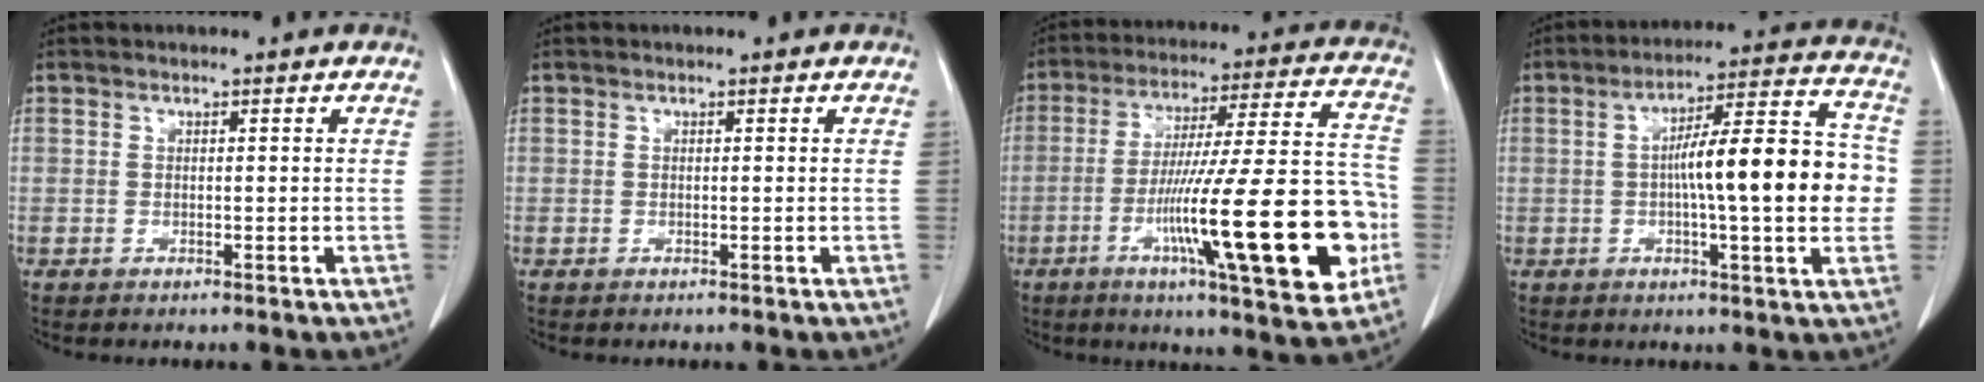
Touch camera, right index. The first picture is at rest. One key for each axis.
{"total": 0.0}
{"total": 24.4, "fx": -7.3, "fy": 2.3, "fz": 23.2, "tx": -0.333, "ty": -0.003, "tz": -0.109}
{"total": 15.9, "fx": -0.6, "fy": 2.4, "fz": 15.7, "tx": -0.229, "ty": 0.027, "tz": -0.012}